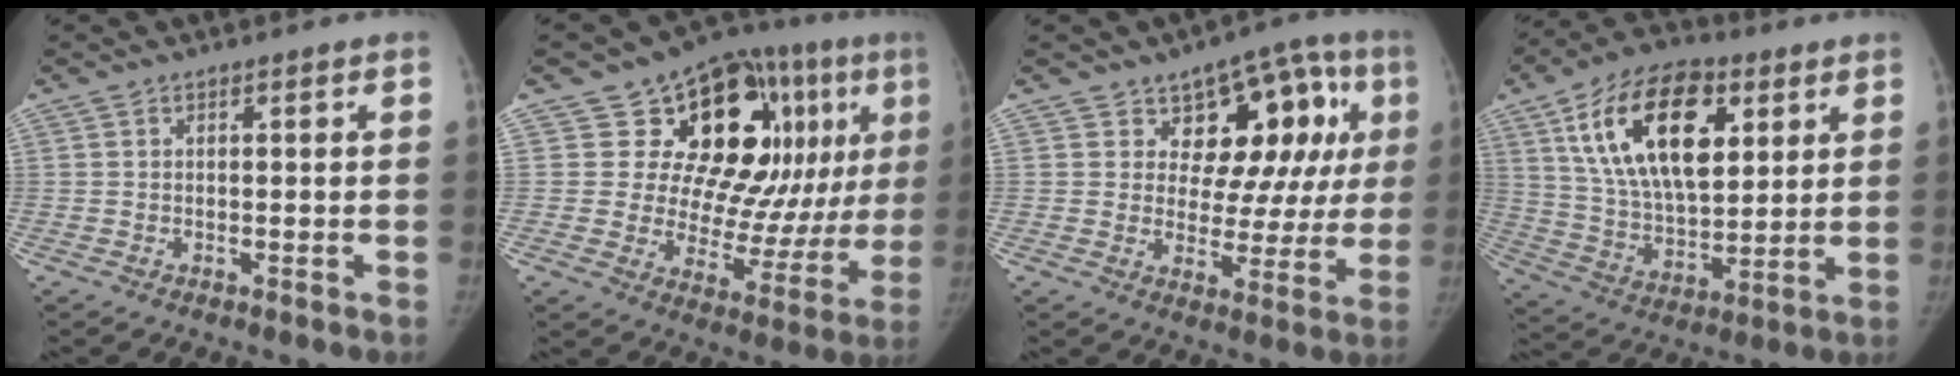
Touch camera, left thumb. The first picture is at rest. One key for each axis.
{"total": 23.7, "fx": 8.5, "fy": 13.3, "fz": 17.6, "tx": -0.174, "ty": -0.010, "tz": 0.126}
{"total": 14.7, "fx": 5.4, "fy": 9.6, "fz": 9.7, "tx": -0.053, "ty": -0.004, "tz": 0.071}
{"total": 22.2, "fx": 8.6, "fy": 12.0, "fz": 16.6, "tx": -0.260, "ty": -0.023, "tz": 0.148}